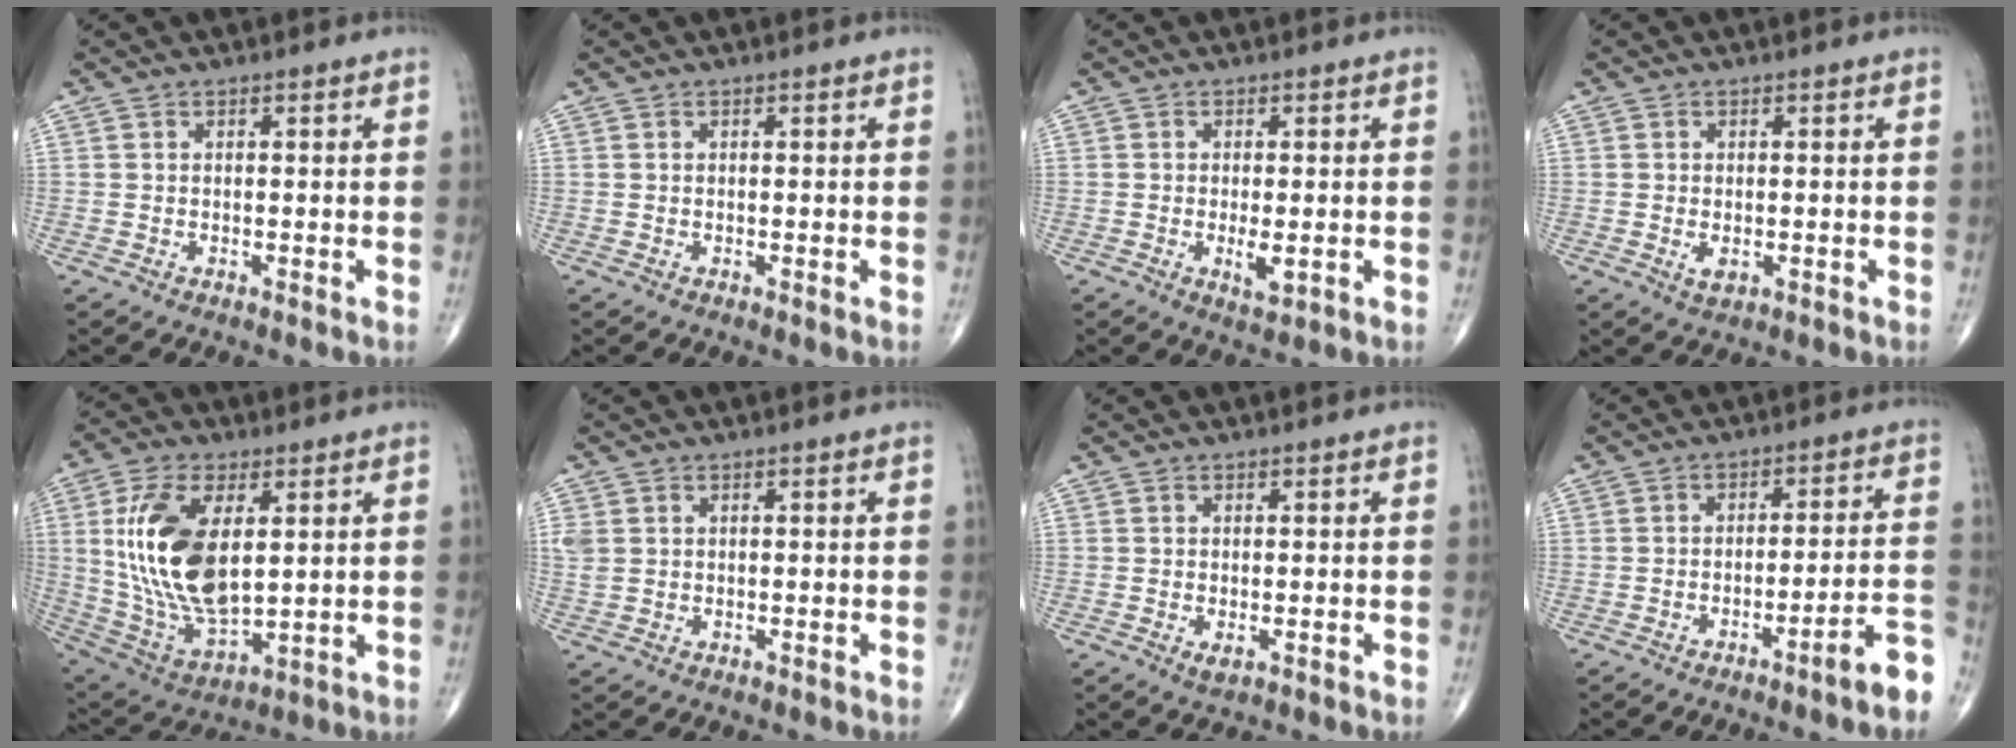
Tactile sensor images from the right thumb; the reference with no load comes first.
{"total": 0.0}
{"total": 3.4, "force": [-0.7, 1.2, 3.0], "torque": [-0.052, -0.008, -0.011]}
{"total": 2.2, "force": [-0.5, 1.3, 1.7], "torque": [-0.028, -0.004, -0.005]}
{"total": 19.4, "force": [3.5, 9.8, 16.3], "torque": [-0.317, -0.021, 0.077]}
{"total": 2.4, "force": [0.7, 1.9, 1.3], "torque": [-0.039, 0.005, 0.019]}
{"total": 1.5, "force": [-0.4, 0.7, 1.3], "torque": [-0.022, -0.004, -0.005]}
{"total": 7.4, "force": [-4.6, 0.1, 5.8], "torque": [-0.074, 0.041, -0.062]}